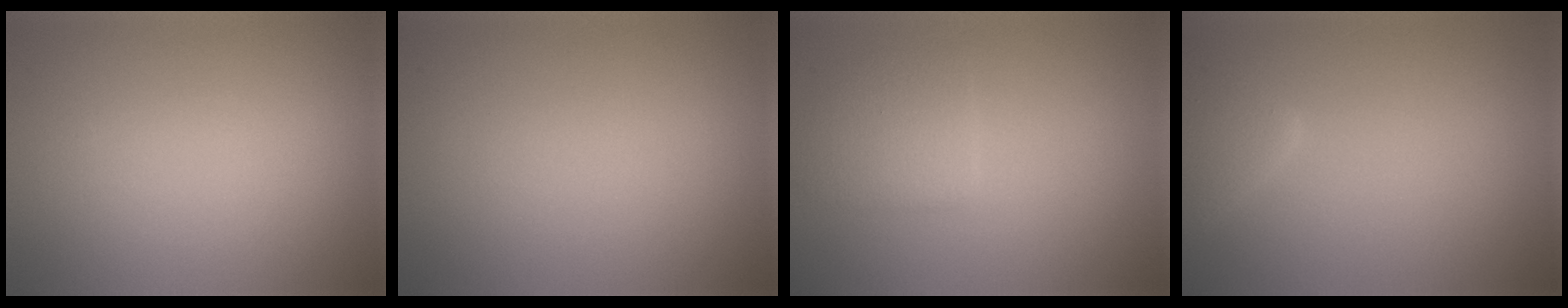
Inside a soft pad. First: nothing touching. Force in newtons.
{"total": 0.0}
{"total": 2.5, "press": 2.5, "slide": 0.1}
{"total": 2.3, "press": 2.3, "slide": 0.1}